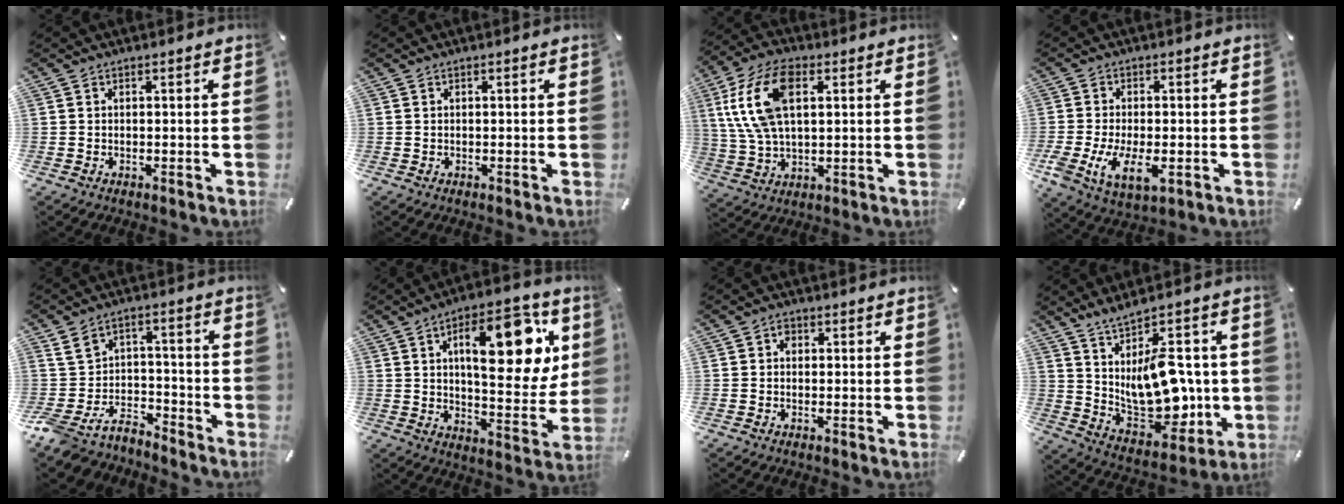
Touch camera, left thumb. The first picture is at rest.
{"total": 0.0}
{"total": 14.1, "force": [4.3, 8.0, 10.8], "torque": [-0.256, 0.004, 0.072]}
{"total": 10.0, "force": [-2.8, 5.4, 8.0], "torque": [-0.177, -0.007, -0.049]}
{"total": 7.7, "force": [-2.5, 6.4, 3.5], "torque": [-0.092, 0.014, -0.049]}
{"total": 20.7, "force": [7.2, 9.0, 17.2], "torque": [-0.231, -0.020, 0.106]}
{"total": 1.4, "force": [0.1, 1.2, 0.7], "torque": [-0.014, 0.009, -0.001]}
{"total": 16.4, "force": [3.4, 10.0, 12.6], "torque": [-0.205, -0.034, 0.070]}